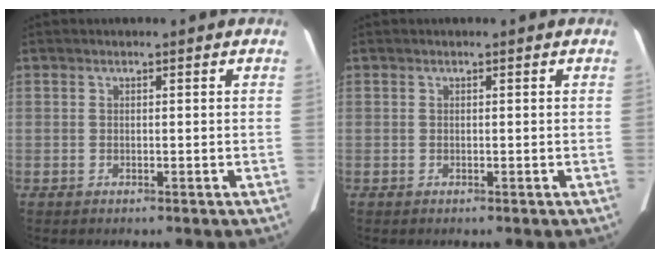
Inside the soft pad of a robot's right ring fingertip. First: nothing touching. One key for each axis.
{"total": 0.0}